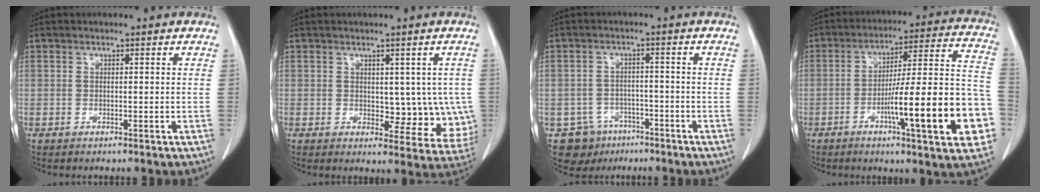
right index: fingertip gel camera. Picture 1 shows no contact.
{"total": 7.6, "force": [0.3, 4.6, 6.1], "torque": [-0.048, -0.001, 0.016]}
{"total": 7.1, "force": [-4.4, 5.6, 0.4], "torque": [-0.005, 0.012, -0.062]}
{"total": 20.2, "force": [-6.8, 2.0, 19.0], "torque": [-0.222, 0.019, -0.091]}